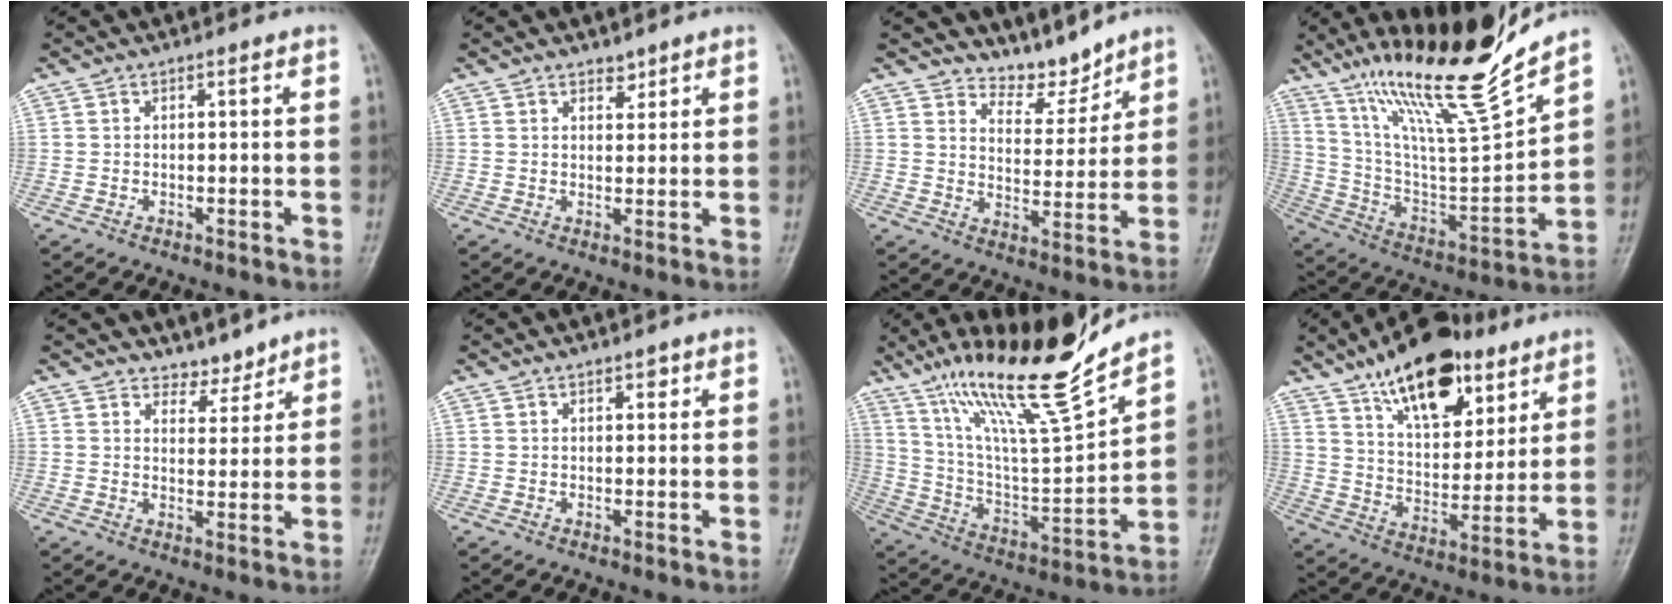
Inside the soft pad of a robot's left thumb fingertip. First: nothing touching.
{"total": 2.1, "force": [1.7, 1.1, 0.6], "torque": [0.006, -0.011, 0.024]}
{"total": 6.3, "force": [6.0, 2.0, 0.3], "torque": [0.020, -0.058, 0.112]}
{"total": 21.8, "force": [16.5, 2.0, 14.1], "torque": [-0.210, -0.080, 0.299]}
{"total": 3.7, "force": [3.2, 1.7, 0.3], "torque": [0.021, -0.025, 0.049]}
{"total": 1.6, "force": [0.9, 0.8, 0.9], "torque": [-0.004, -0.002, 0.010]}
{"total": 20.6, "force": [15.6, 1.9, 13.3], "torque": [-0.203, -0.079, 0.284]}
{"total": 19.5, "force": [12.0, 9.3, 12.2], "torque": [-0.150, -0.053, 0.203]}